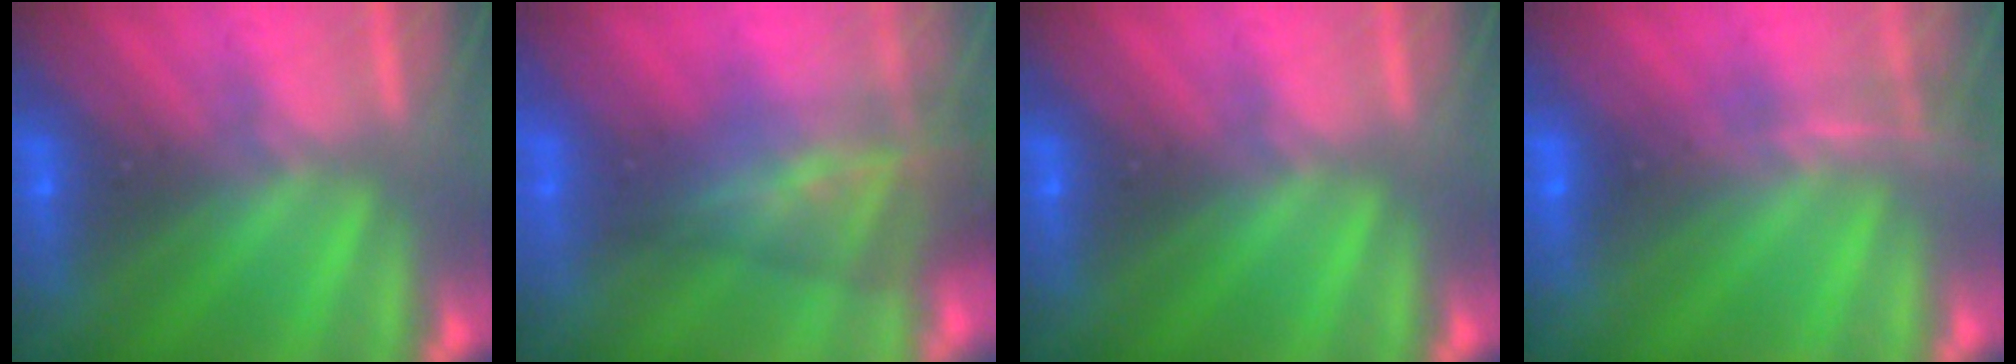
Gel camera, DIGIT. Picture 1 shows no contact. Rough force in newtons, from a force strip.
{"total": 7.4}
{"total": 0.0}
{"total": 1.8}